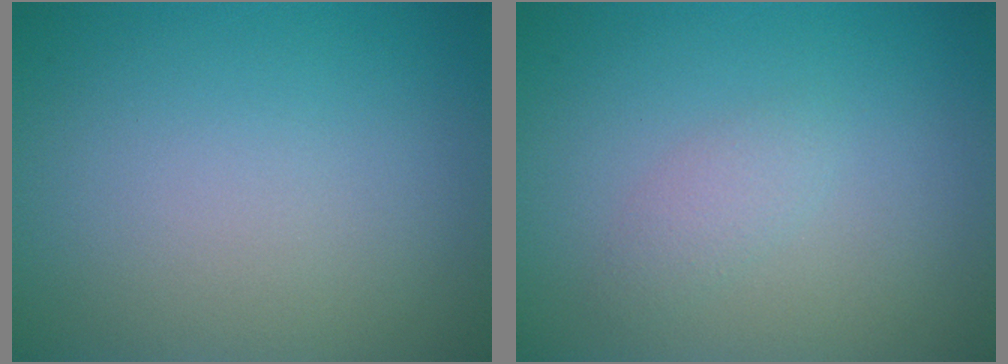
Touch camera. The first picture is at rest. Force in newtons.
{"total": 1.3, "press": 1.3, "slide": 0.0}